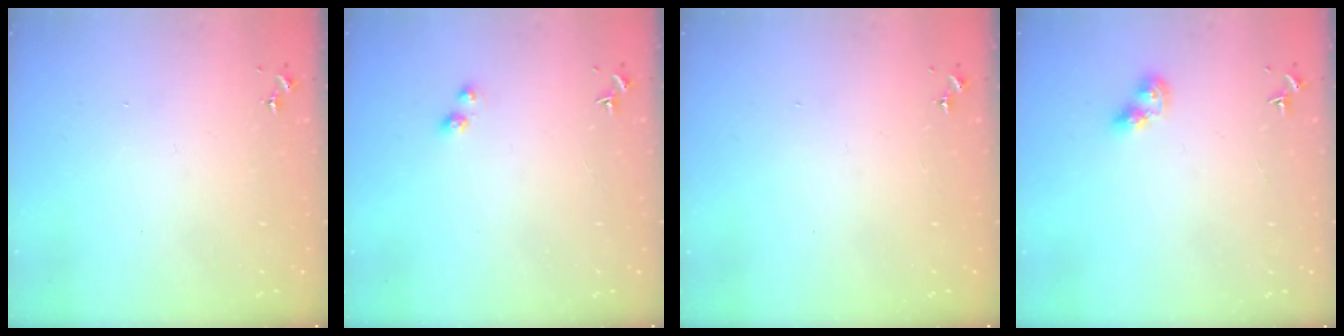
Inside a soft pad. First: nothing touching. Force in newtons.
{"total": 3.2, "press": 3.1, "slide": 0.6}
{"total": 0.0}
{"total": 7.1, "press": 7.0, "slide": 0.8}